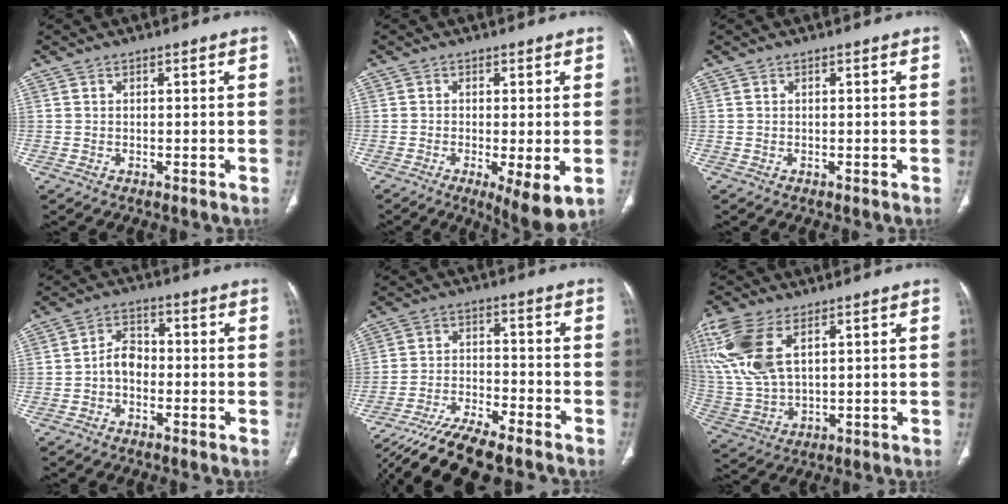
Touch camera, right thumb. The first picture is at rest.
{"total": 7.3, "force": [-2.2, 1.8, 6.7], "torque": [-0.107, -0.021, -0.033]}
{"total": 0.0}
{"total": 4.5, "force": [-1.2, 3.2, 2.9], "torque": [-0.038, 0.020, -0.031]}
{"total": 14.3, "force": [-12.0, 3.0, 7.2], "torque": [-0.147, 0.032, -0.209]}
{"total": 15.5, "force": [6.3, 7.8, 11.9], "torque": [-0.284, -0.010, 0.133]}